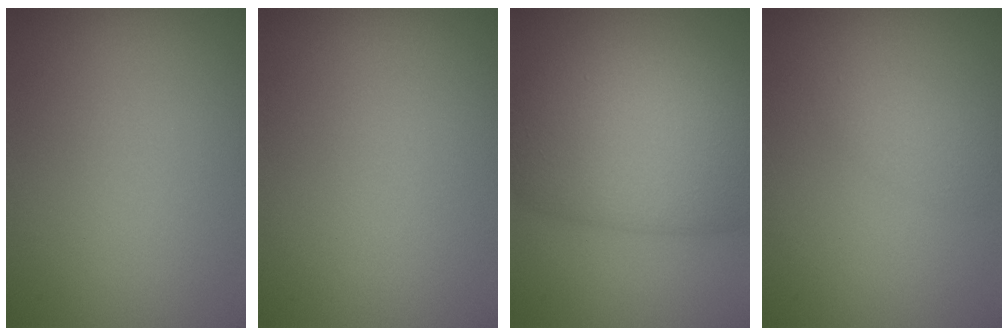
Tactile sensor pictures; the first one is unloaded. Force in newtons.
{"total": 0.0}
{"total": 10.6, "press": 10.6, "slide": 0.3}
{"total": 1.6, "press": 1.6, "slide": 0.0}